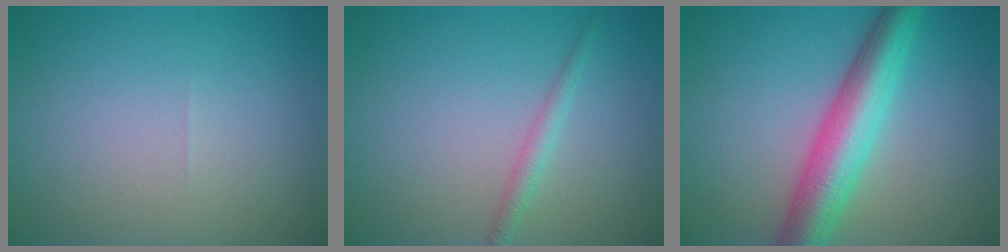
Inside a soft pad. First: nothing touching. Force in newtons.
{"total": 1.4, "press": 1.4, "slide": 0.0}
{"total": 6.8, "press": 6.8, "slide": 0.2}